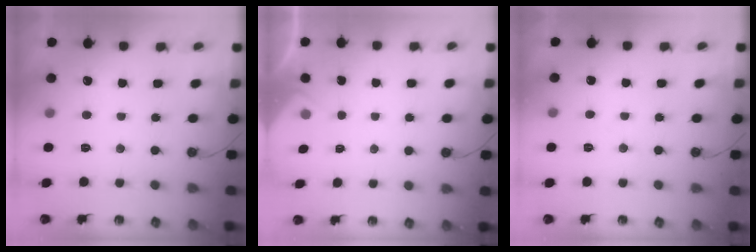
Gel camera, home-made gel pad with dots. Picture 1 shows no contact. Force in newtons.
{"total": 1.8, "press": 1.8, "slide": 0.4}
{"total": 4.0, "press": 3.9, "slide": 0.6}